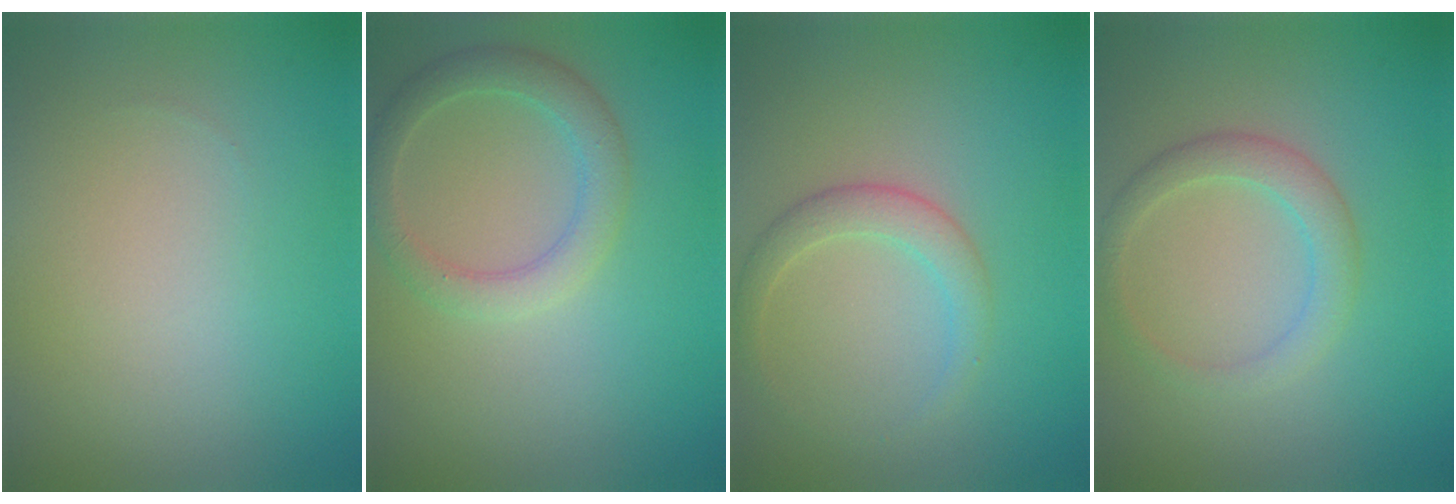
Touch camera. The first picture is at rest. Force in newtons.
{"total": 3.1, "press": 3.1, "slide": 0.1}
{"total": 2.3, "press": 2.3, "slide": 0.1}
{"total": 2.5, "press": 2.5, "slide": 0.2}